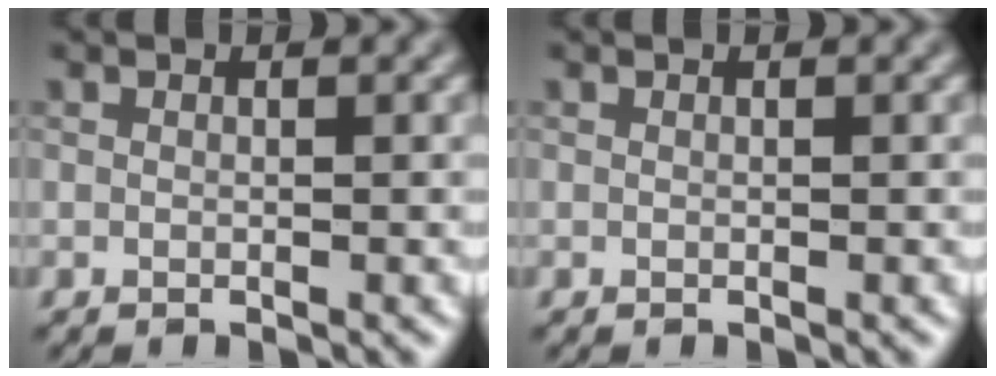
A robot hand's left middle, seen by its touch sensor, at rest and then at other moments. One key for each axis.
{"total": 0.0}